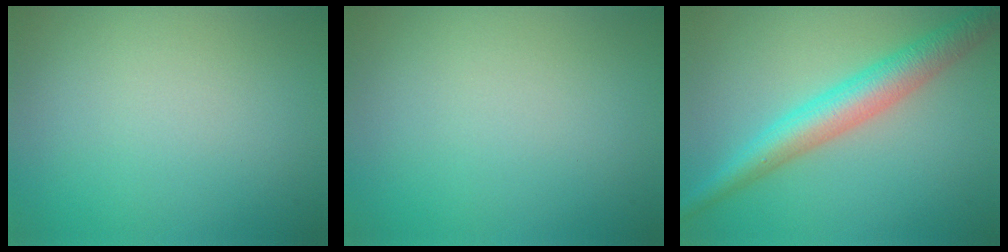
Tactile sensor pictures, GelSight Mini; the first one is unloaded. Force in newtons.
{"total": 0.0}
{"total": 5.0, "press": 5.0, "slide": 0.1}